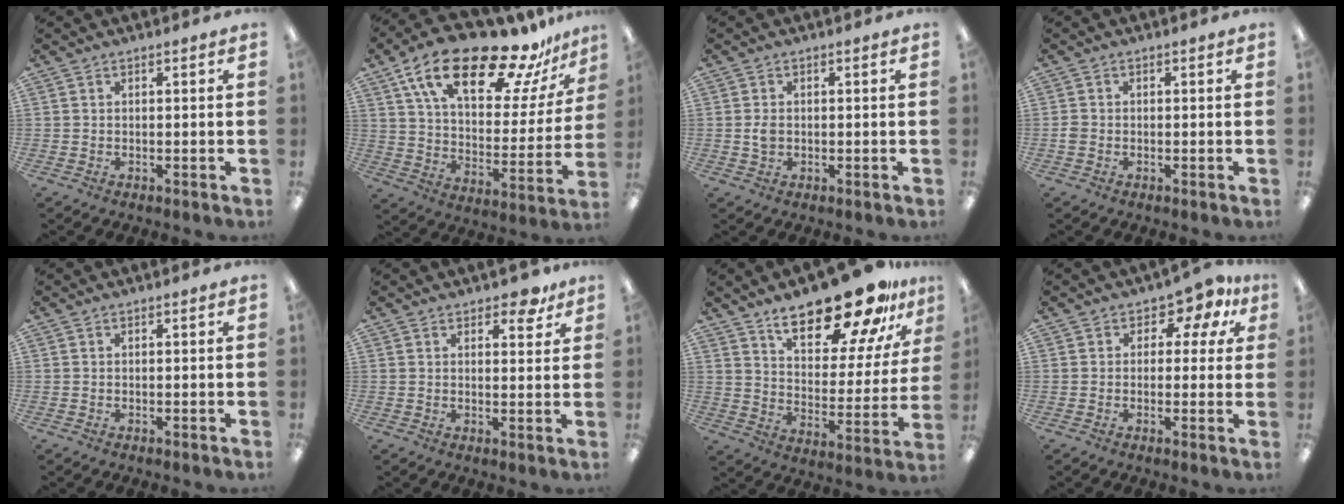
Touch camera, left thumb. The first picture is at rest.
{"total": 24.7, "force": [17.5, 9.1, 14.9], "torque": [-0.247, -0.104, 0.294]}
{"total": 2.3, "force": [0.0, 1.6, 1.6], "torque": [-0.031, 0.003, -0.001]}
{"total": 1.4, "force": [-0.5, 1.2, 0.7], "torque": [-0.010, 0.003, -0.009]}
{"total": 0.0}
{"total": 4.8, "force": [3.6, 2.2, 2.3], "torque": [-0.013, -0.019, 0.058]}
{"total": 22.2, "force": [17.3, 7.5, 11.8], "torque": [-0.172, -0.115, 0.289]}
{"total": 5.6, "force": [2.6, 4.0, 2.8], "torque": [-0.040, -0.012, 0.043]}